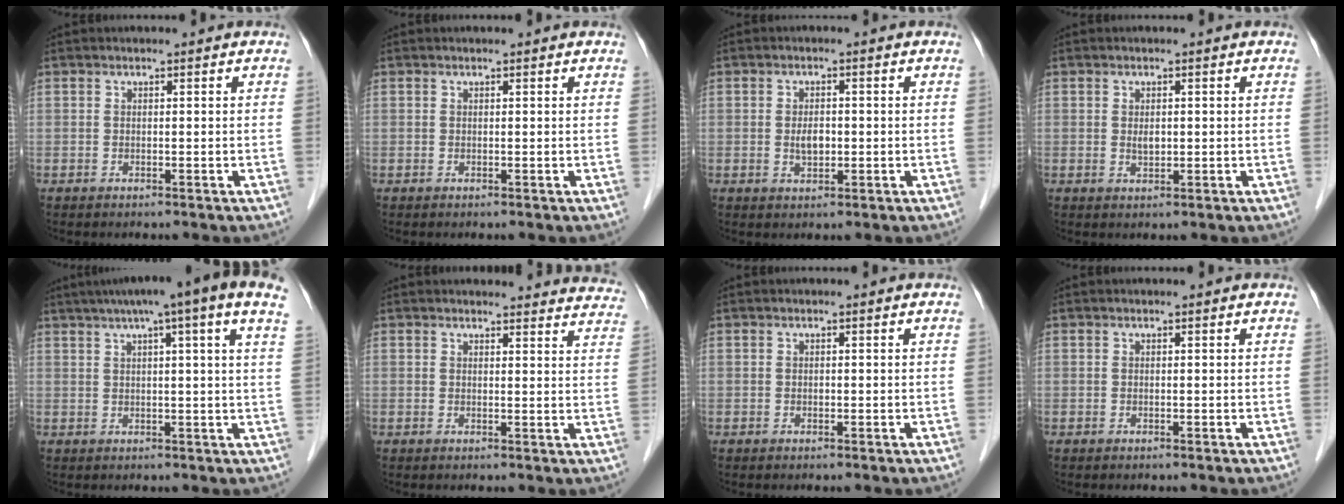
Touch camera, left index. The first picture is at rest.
{"total": 0.8, "force": [0.8, 0.1, 0.2], "torque": [-0.006, 0.007, 0.010]}
{"total": 2.6, "force": [-0.3, 1.3, 2.2], "torque": [-0.042, 0.000, -0.003]}
{"total": 1.4, "force": [0.1, 0.7, 1.2], "torque": [-0.021, -0.003, 0.005]}
{"total": 15.0, "force": [9.6, -0.1, 11.6], "torque": [-0.177, 0.048, 0.112]}
{"total": 15.2, "force": [14.8, 2.6, 1.9], "torque": [0.014, -0.045, 0.136]}
{"total": 0.0}
{"total": 0.0}